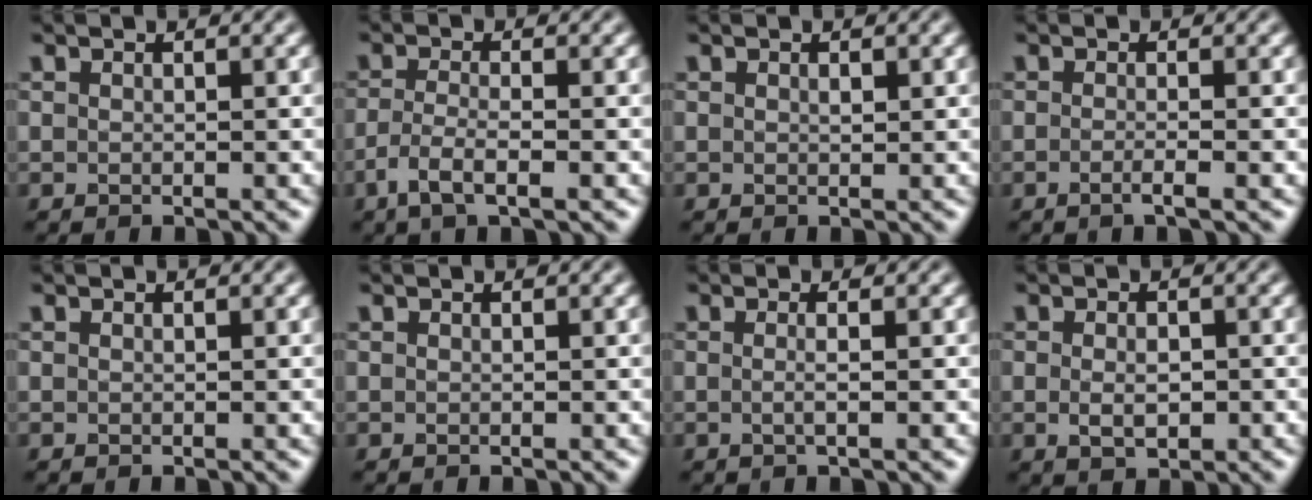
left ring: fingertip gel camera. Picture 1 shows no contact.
{"total": 2.9, "force": [-1.6, 0.7, 2.3], "torque": [-0.053, -0.002, -0.037]}
{"total": 0.6, "force": [0.2, 0.3, 0.5], "torque": [-0.008, 0.000, 0.003]}
{"total": 1.7, "force": [-0.5, 0.5, 1.6], "torque": [-0.020, -0.003, -0.016]}
{"total": 0.0}
{"total": 0.0}
{"total": 1.8, "force": [0.1, 0.6, 1.7], "torque": [-0.021, -0.008, -0.011]}
{"total": 2.4, "force": [-0.3, 1.3, 2.0], "torque": [-0.036, -0.004, -0.004]}